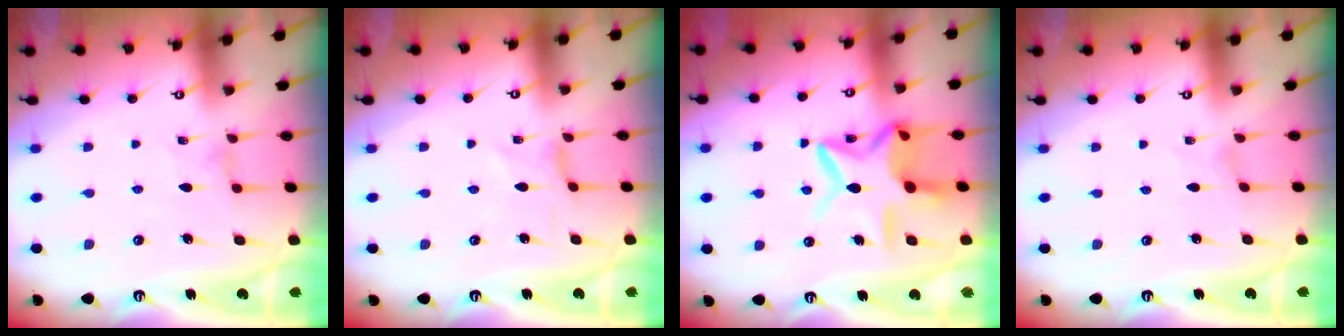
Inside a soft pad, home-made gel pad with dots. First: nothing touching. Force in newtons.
{"total": 0.0}
{"total": 14.9, "press": 14.8, "slide": 1.1}
{"total": 0.0}